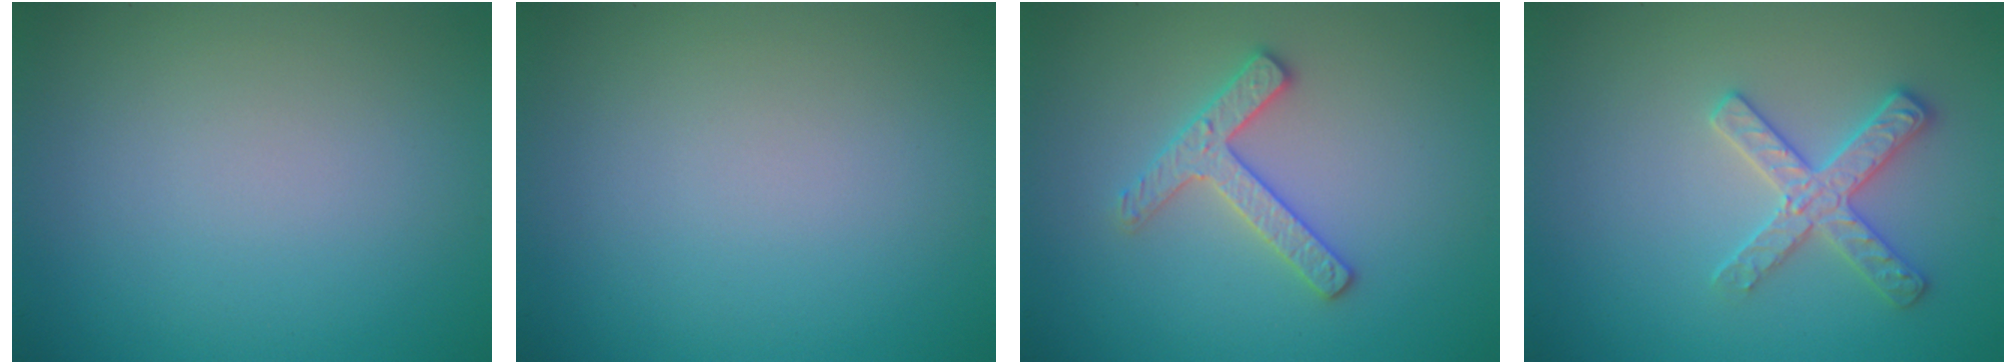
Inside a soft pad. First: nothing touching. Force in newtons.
{"total": 0.0}
{"total": 2.5, "press": 2.5, "slide": 0.4}
{"total": 2.9, "press": 2.9, "slide": 0.1}